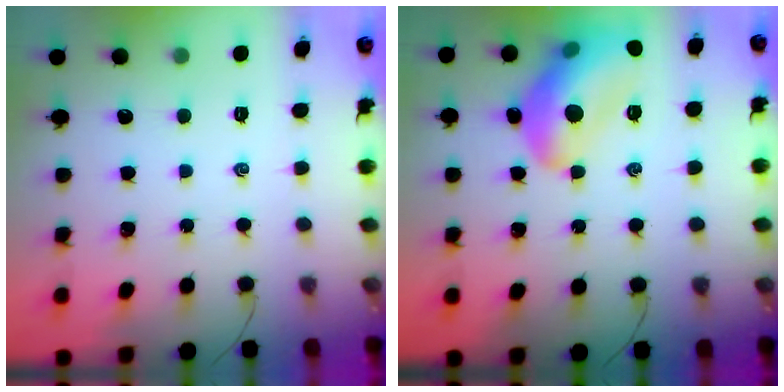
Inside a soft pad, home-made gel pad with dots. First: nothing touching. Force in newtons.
{"total": 16.7, "press": 16.6, "slide": 2.0}